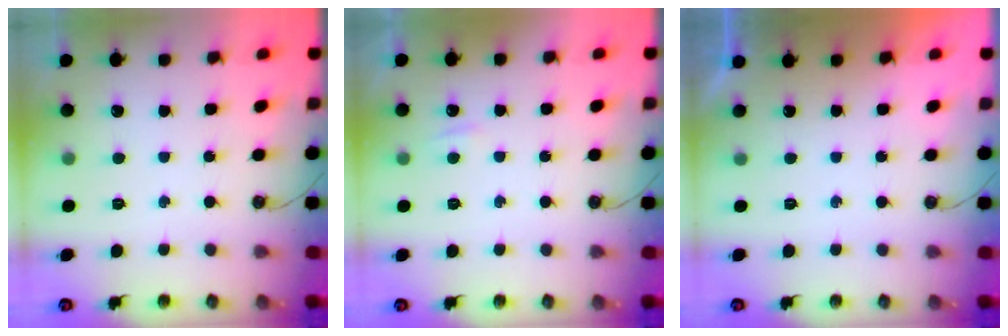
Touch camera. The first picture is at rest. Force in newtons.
{"total": 2.8, "press": 2.8, "slide": 0.5}
{"total": 0.0}